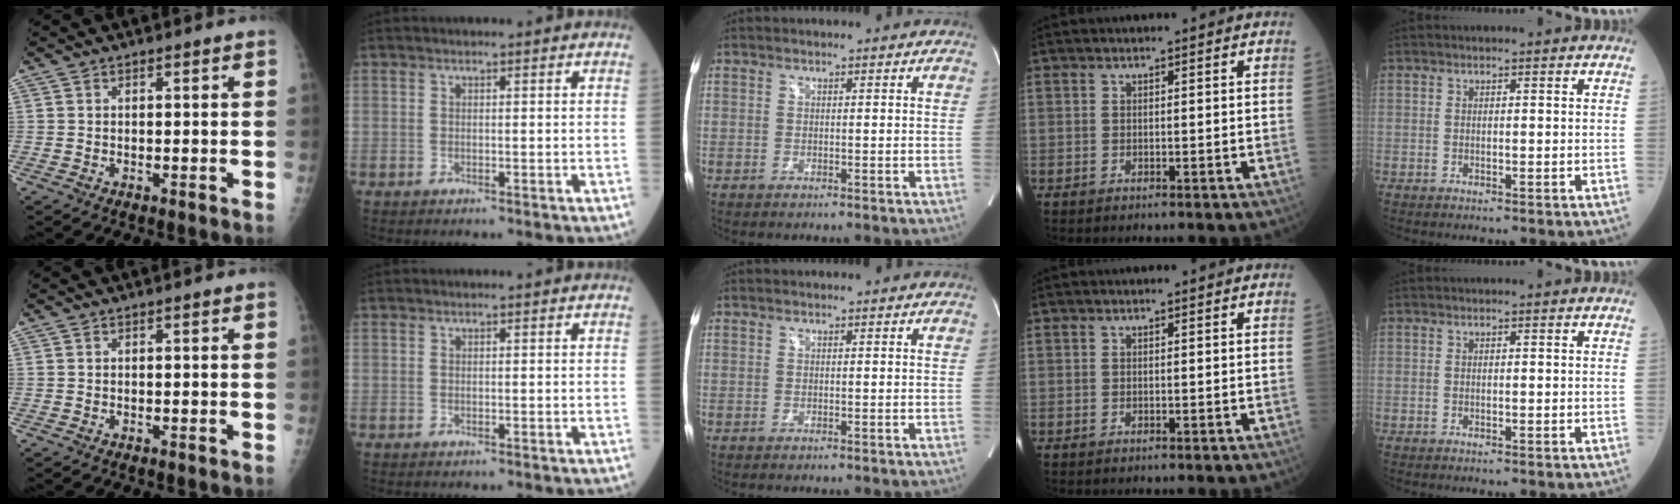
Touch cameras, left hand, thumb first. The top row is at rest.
{}